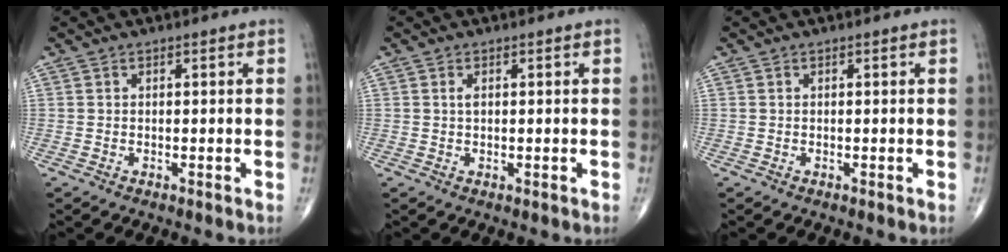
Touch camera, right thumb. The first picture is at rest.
{"total": 1.1, "force": [0.3, 0.5, 0.9], "torque": [-0.019, -0.001, 0.004]}
{"total": 0.0}